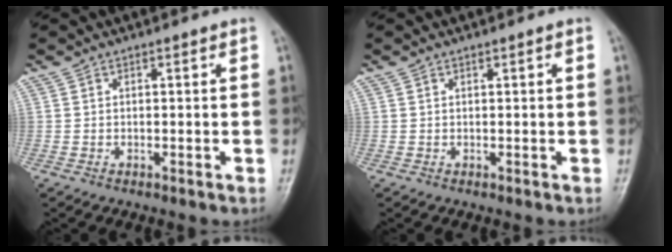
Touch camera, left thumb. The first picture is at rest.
{"total": 0.0}